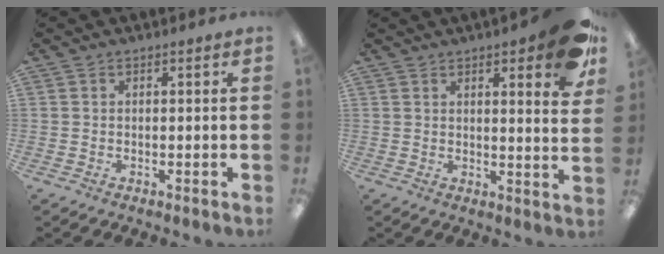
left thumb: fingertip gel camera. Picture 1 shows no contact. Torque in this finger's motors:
{"motor_torque": [1.60, 1.14, 1.36, -0.95, 0.10]}